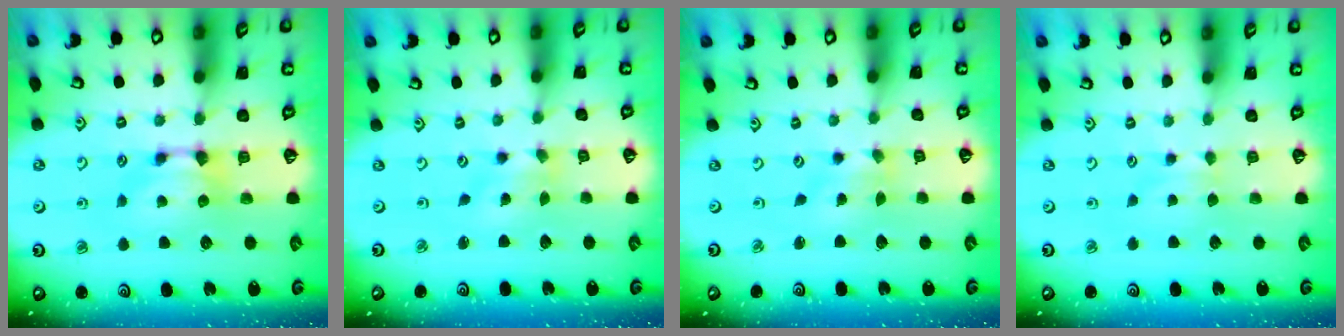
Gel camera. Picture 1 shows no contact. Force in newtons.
{"total": 1.7, "press": 1.3, "slide": 1.0}
{"total": 2.5, "press": 2.3, "slide": 0.9}
{"total": 2.1, "press": 2.0, "slide": 0.4}